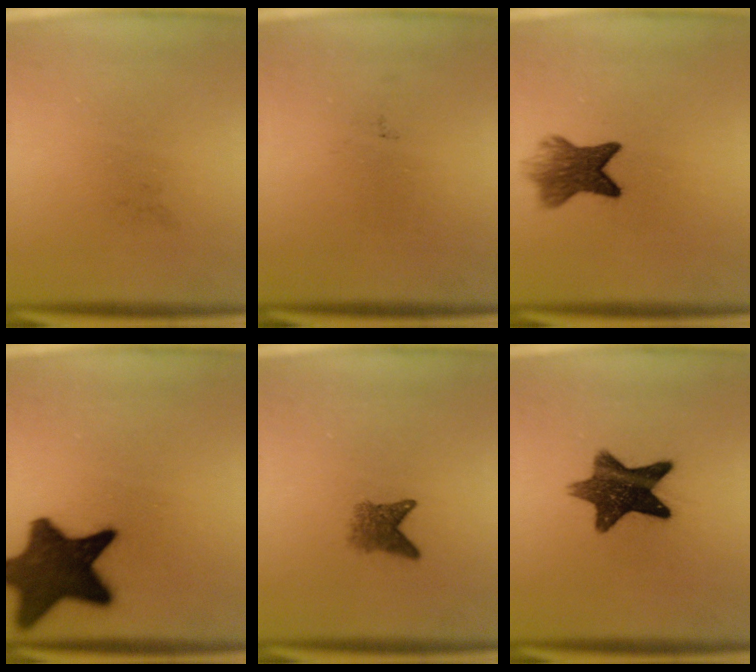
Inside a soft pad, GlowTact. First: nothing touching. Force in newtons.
{"total": 0.0}
{"total": 6.4}
{"total": 15.3}
{"total": 2.8}
{"total": 11.2}